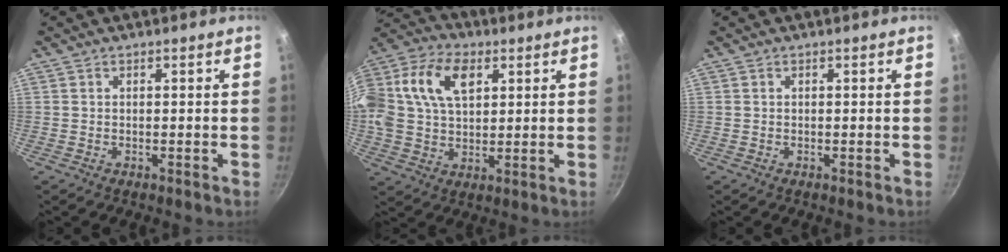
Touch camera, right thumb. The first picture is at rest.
{"total": 21.6, "force": [6.3, 14.5, 14.8], "torque": [-0.322, 0.028, 0.104]}
{"total": 0.0}